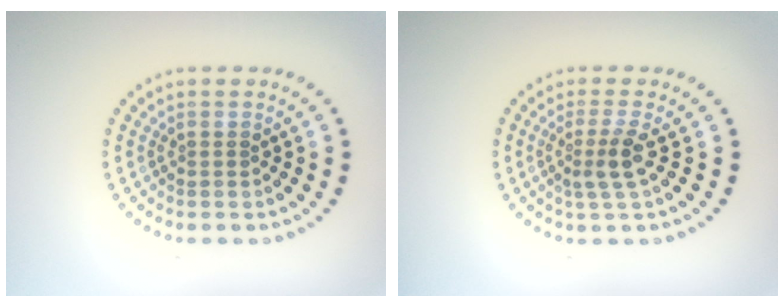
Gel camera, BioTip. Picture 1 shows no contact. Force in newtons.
{"total": 2.3, "press": 1.7, "slide": 1.5}